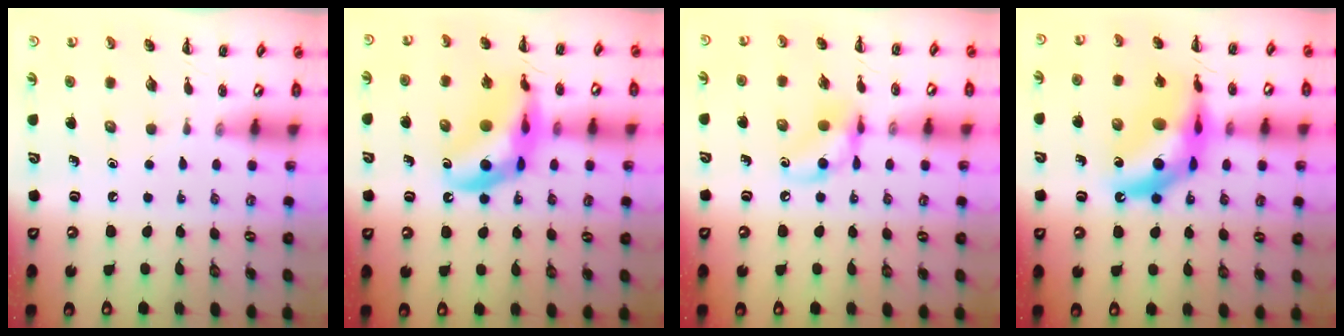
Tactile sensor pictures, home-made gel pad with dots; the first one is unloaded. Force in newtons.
{"total": 15.6, "press": 15.3, "slide": 3.0}
{"total": 9.3, "press": 9.3, "slide": 1.2}
{"total": 16.1, "press": 15.6, "slide": 4.1}